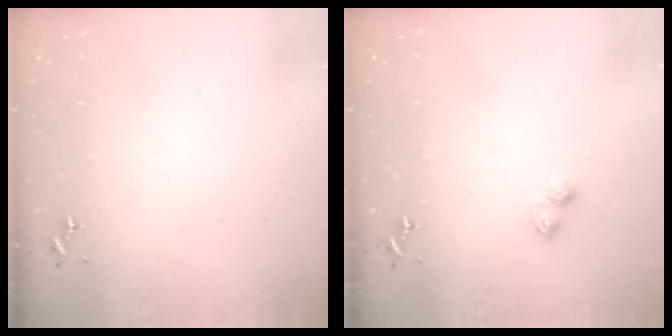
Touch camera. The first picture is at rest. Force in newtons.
{"total": 4.3, "press": 4.3, "slide": 0.3}